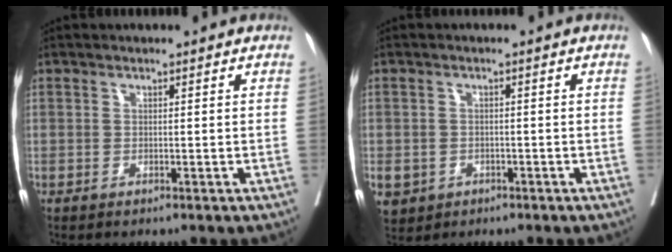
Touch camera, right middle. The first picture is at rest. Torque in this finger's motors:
{"motor_torque": [1.07, -1.07, 1.05, 0.21]}